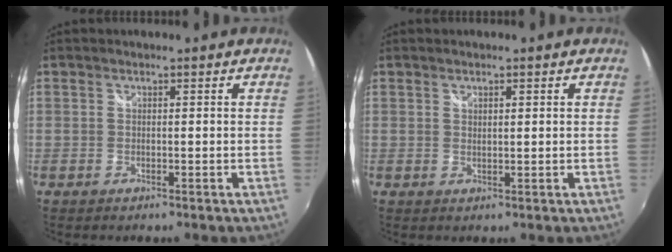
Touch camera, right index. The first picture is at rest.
{"total": 1.2, "force": [0.7, 0.5, 0.8], "torque": [-0.012, 0.002, 0.012]}